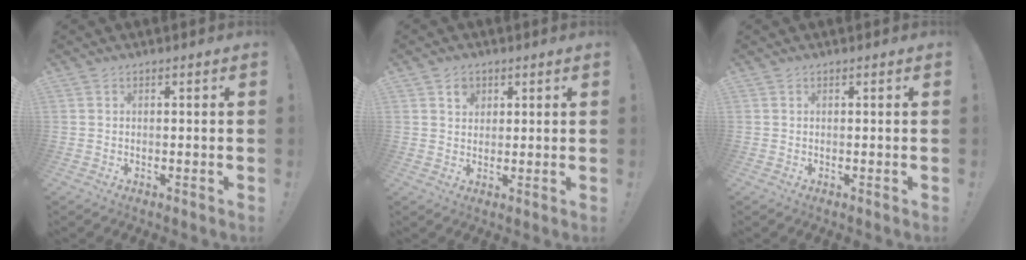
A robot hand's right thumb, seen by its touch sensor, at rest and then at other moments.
{"total": 3.7, "force": [1.9, 3.0, 1.0], "torque": [-0.002, -0.009, 0.030]}
{"total": 0.0}